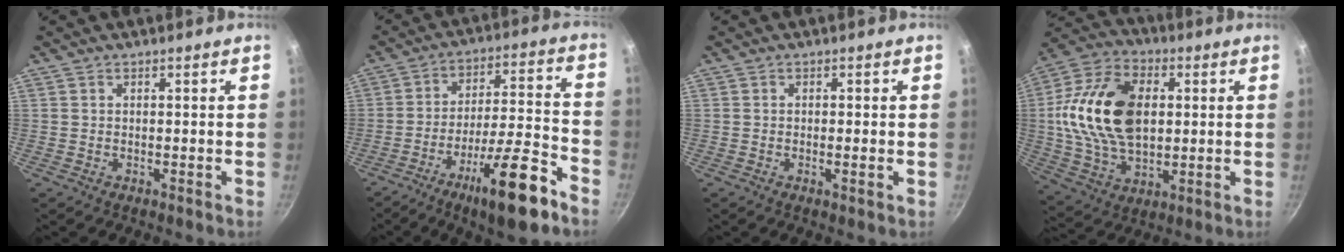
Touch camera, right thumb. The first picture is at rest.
{"total": 16.8, "force": [-9.9, 3.7, 13.0], "torque": [-0.191, 0.059, -0.151]}
{"total": 1.3, "force": [-0.2, 0.3, 1.2], "torque": [-0.022, -0.001, -0.005]}
{"total": 20.9, "force": [2.4, 13.4, 15.8], "torque": [-0.279, 0.007, 0.038]}